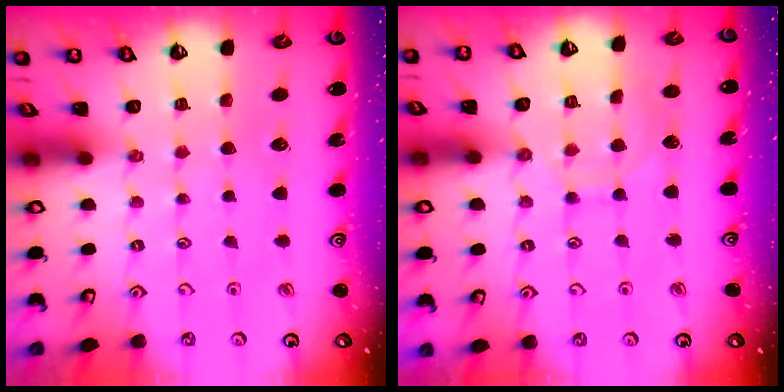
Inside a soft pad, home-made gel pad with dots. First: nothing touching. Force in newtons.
{"total": 7.7, "press": 7.6, "slide": 0.7}